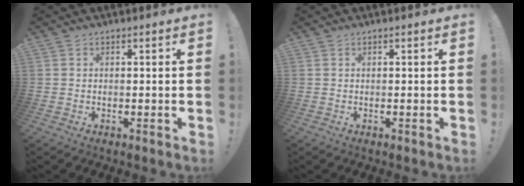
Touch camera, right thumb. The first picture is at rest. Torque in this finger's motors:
{"motor_torque": [-0.04, -0.16, -0.12, 0.12, -0.05]}